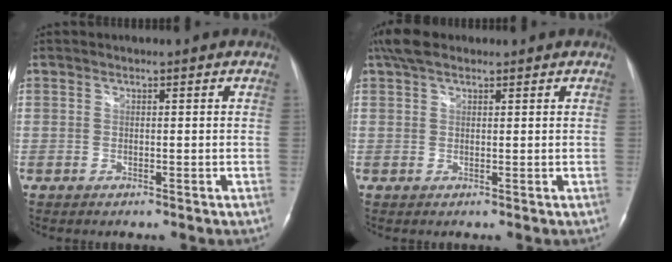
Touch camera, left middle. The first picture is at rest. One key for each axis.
{"total": 4.4, "fx": 3.2, "fy": 1.9, "fz": 2.3, "tx": -0.052, "ty": 0.019, "tz": 0.061}